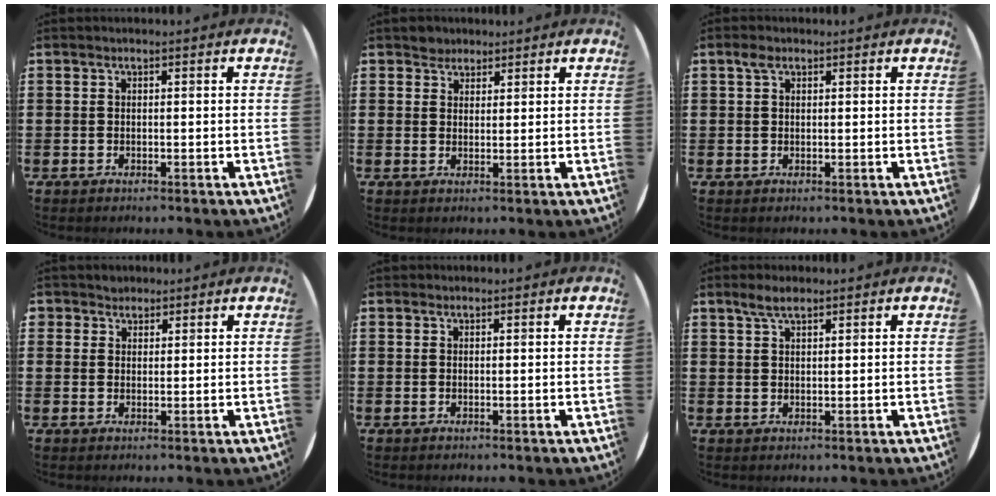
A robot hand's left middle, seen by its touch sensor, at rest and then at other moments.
{"total": 2.2, "force": [1.9, 1.0, -0.2], "torque": [0.009, 0.002, 0.036]}
{"total": 1.4, "force": [0.8, 0.8, 0.8], "torque": [-0.010, 0.003, 0.012]}
{"total": 1.9, "force": [1.6, 0.9, -0.2], "torque": [0.002, 0.007, 0.033]}
{"total": 0.0}
{"total": 2.7, "force": [2.1, 0.9, 1.5], "torque": [-0.025, 0.003, 0.036]}